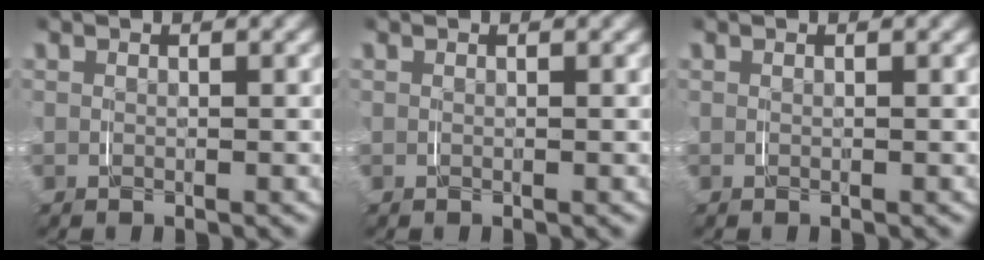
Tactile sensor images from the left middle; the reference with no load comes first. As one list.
[{"total": 0.0}, {"total": 0.0}]